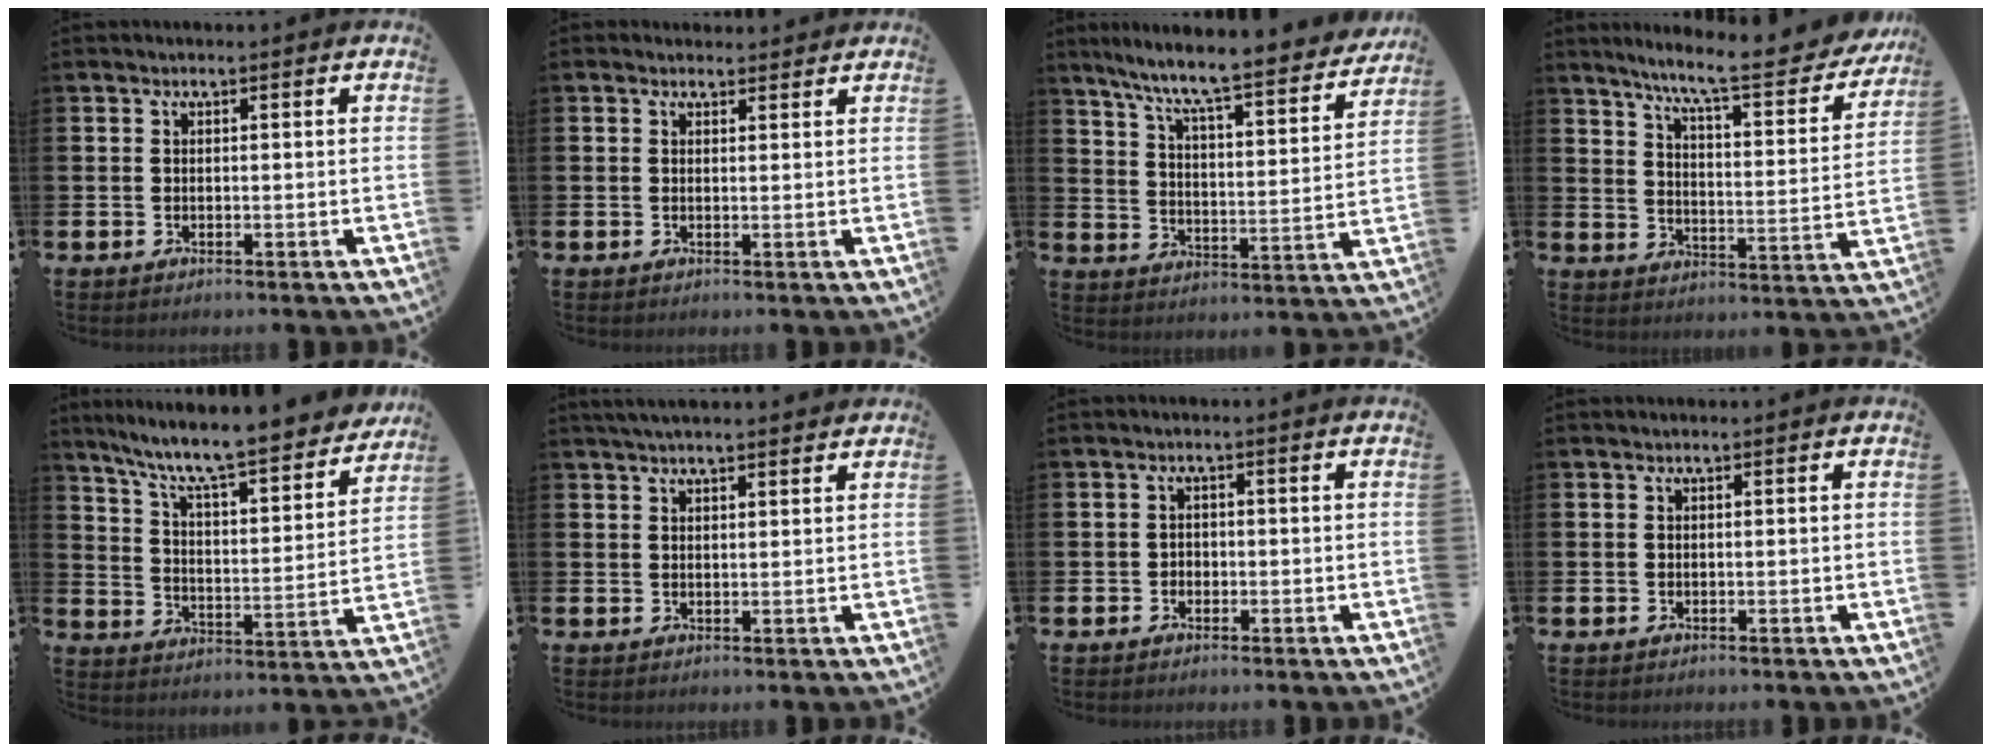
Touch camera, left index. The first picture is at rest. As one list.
[{"total": 1.2, "force": [1.1, 0.5, 0.1], "torque": [0.008, 0.001, 0.018]}, {"total": 8.4, "force": [7.6, 0.4, 3.5], "torque": [-0.097, -0.060, 0.124]}, {"total": 8.9, "force": [7.7, 0.7, 4.4], "torque": [-0.104, -0.054, 0.123]}, {"total": 9.2, "force": [8.3, 0.9, 4.0], "torque": [-0.108, -0.064, 0.136]}, {"total": 2.9, "force": [2.7, 0.3, 0.9], "torque": [-0.021, -0.004, 0.050]}, {"total": 1.2, "force": [-0.5, 1.1, 0.3], "torque": [-0.005, 0.004, -0.013]}, {"total": 0.0}]